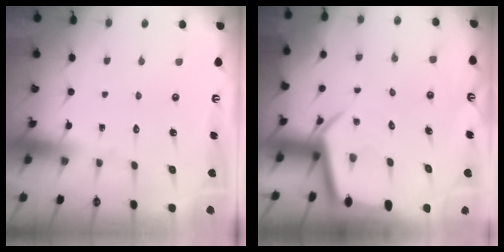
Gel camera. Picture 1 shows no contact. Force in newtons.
{"total": 6.6, "press": 6.6, "slide": 0.5}